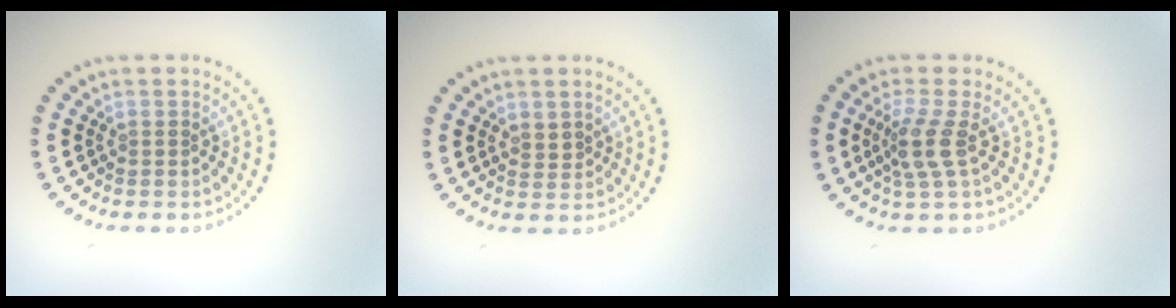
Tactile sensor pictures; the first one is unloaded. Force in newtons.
{"total": 0.7, "press": 0.5, "slide": 0.5}
{"total": 2.7, "press": 2.0, "slide": 1.8}